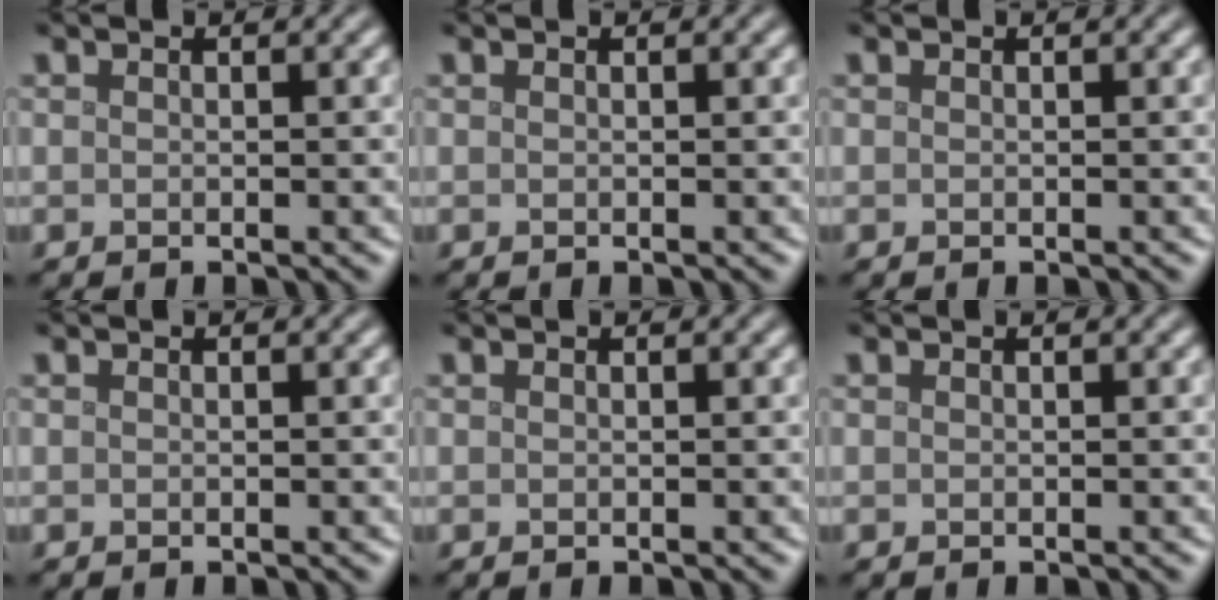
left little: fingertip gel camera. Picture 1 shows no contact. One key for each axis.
{"total": 0.0}
{"total": 0.0}
{"total": 0.0}
{"total": 0.0}
{"total": 0.0}